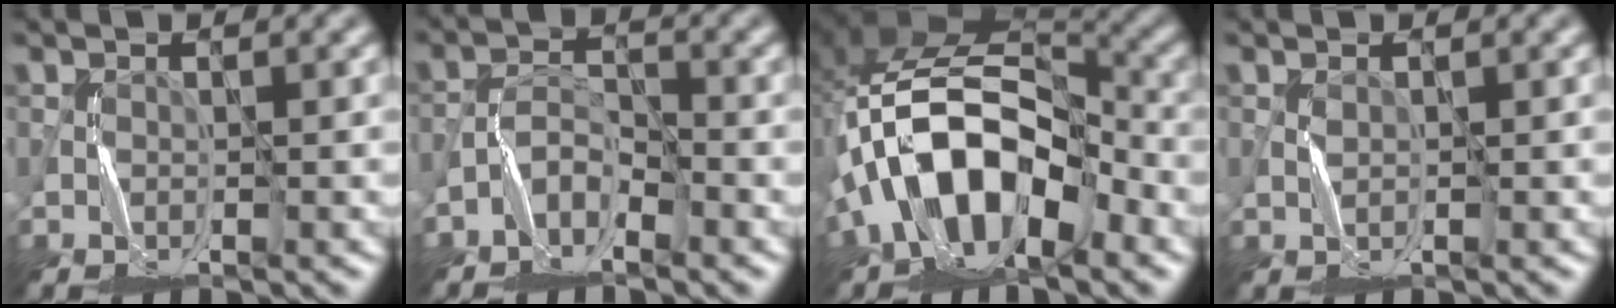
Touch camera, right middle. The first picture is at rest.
{"total": 2.3, "force": [-1.9, 0.9, 0.8], "torque": [-0.014, 0.010, -0.043]}
{"total": 12.3, "force": [-4.5, 7.1, 9.0], "torque": [-0.160, 0.008, -0.093]}
{"total": 0.5, "force": [0.5, -0.1, -0.2], "torque": [0.000, 0.001, 0.009]}